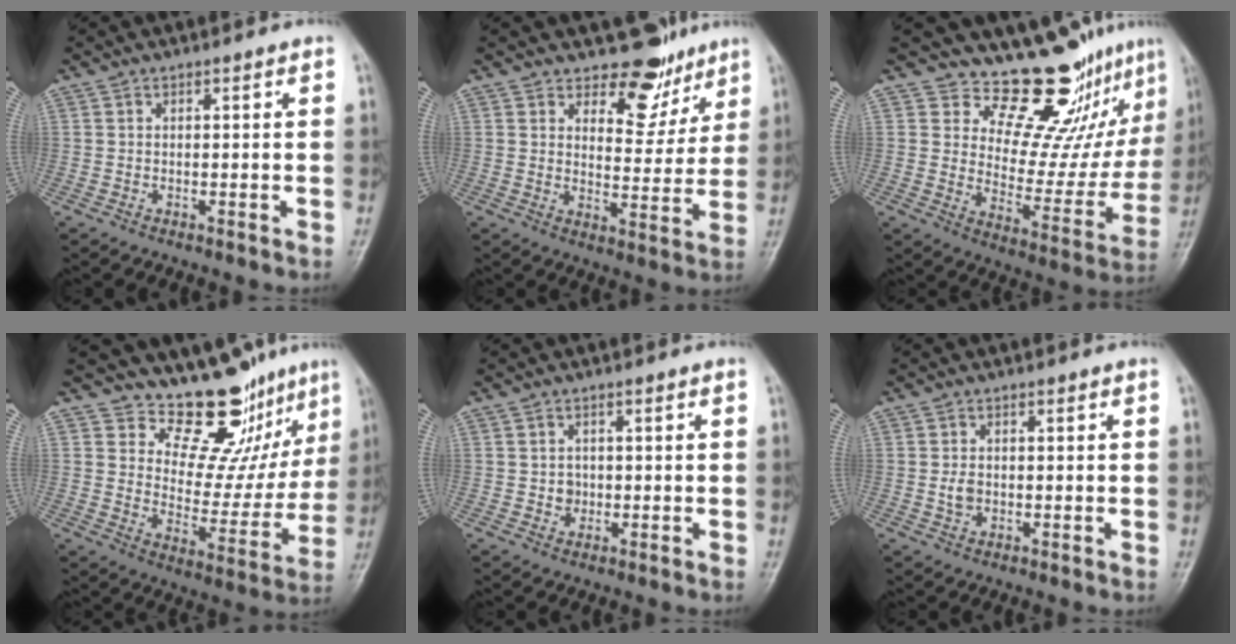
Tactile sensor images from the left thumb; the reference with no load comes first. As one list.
[{"total": 9.0, "force": [6.8, 4.9, 3.1], "torque": [-0.003, -0.049, 0.103]}, {"total": 14.5, "force": [12.3, 5.4, 5.5], "torque": [-0.021, -0.110, 0.180]}, {"total": 13.1, "force": [10.9, 5.4, 4.8], "torque": [-0.011, -0.093, 0.170]}, {"total": 2.3, "force": [-0.2, 2.1, 0.8], "torque": [0.002, 0.005, -0.002]}, {"total": 2.4, "force": [-0.2, 1.8, 1.5], "torque": [-0.023, 0.002, -0.004]}]